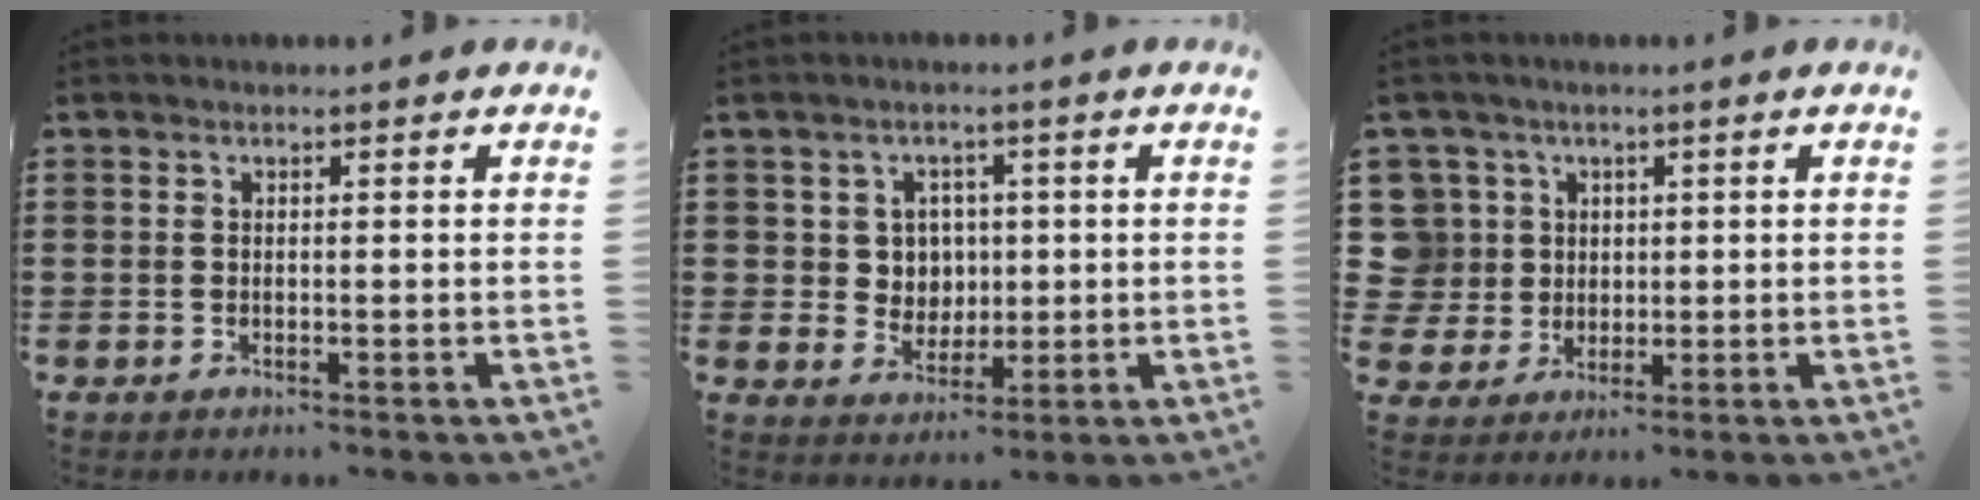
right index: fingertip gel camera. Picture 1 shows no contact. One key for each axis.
{"total": 4.4, "fx": 1.1, "fy": 4.1, "fz": 0.9, "tx": -0.039, "ty": 0.014, "tz": 0.019}
{"total": 6.4, "fx": 1.5, "fy": 6.2, "fz": 0.7, "tx": -0.062, "ty": 0.010, "tz": 0.027}